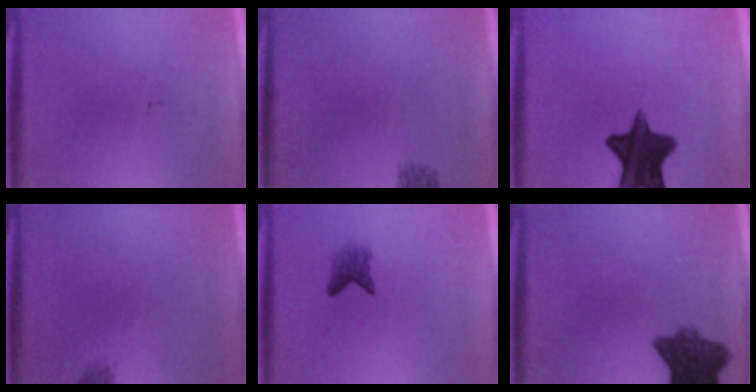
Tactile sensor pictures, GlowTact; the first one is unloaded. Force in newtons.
{"total": 1.9}
{"total": 12.8}
{"total": 0.9}
{"total": 2.2}
{"total": 8.6}